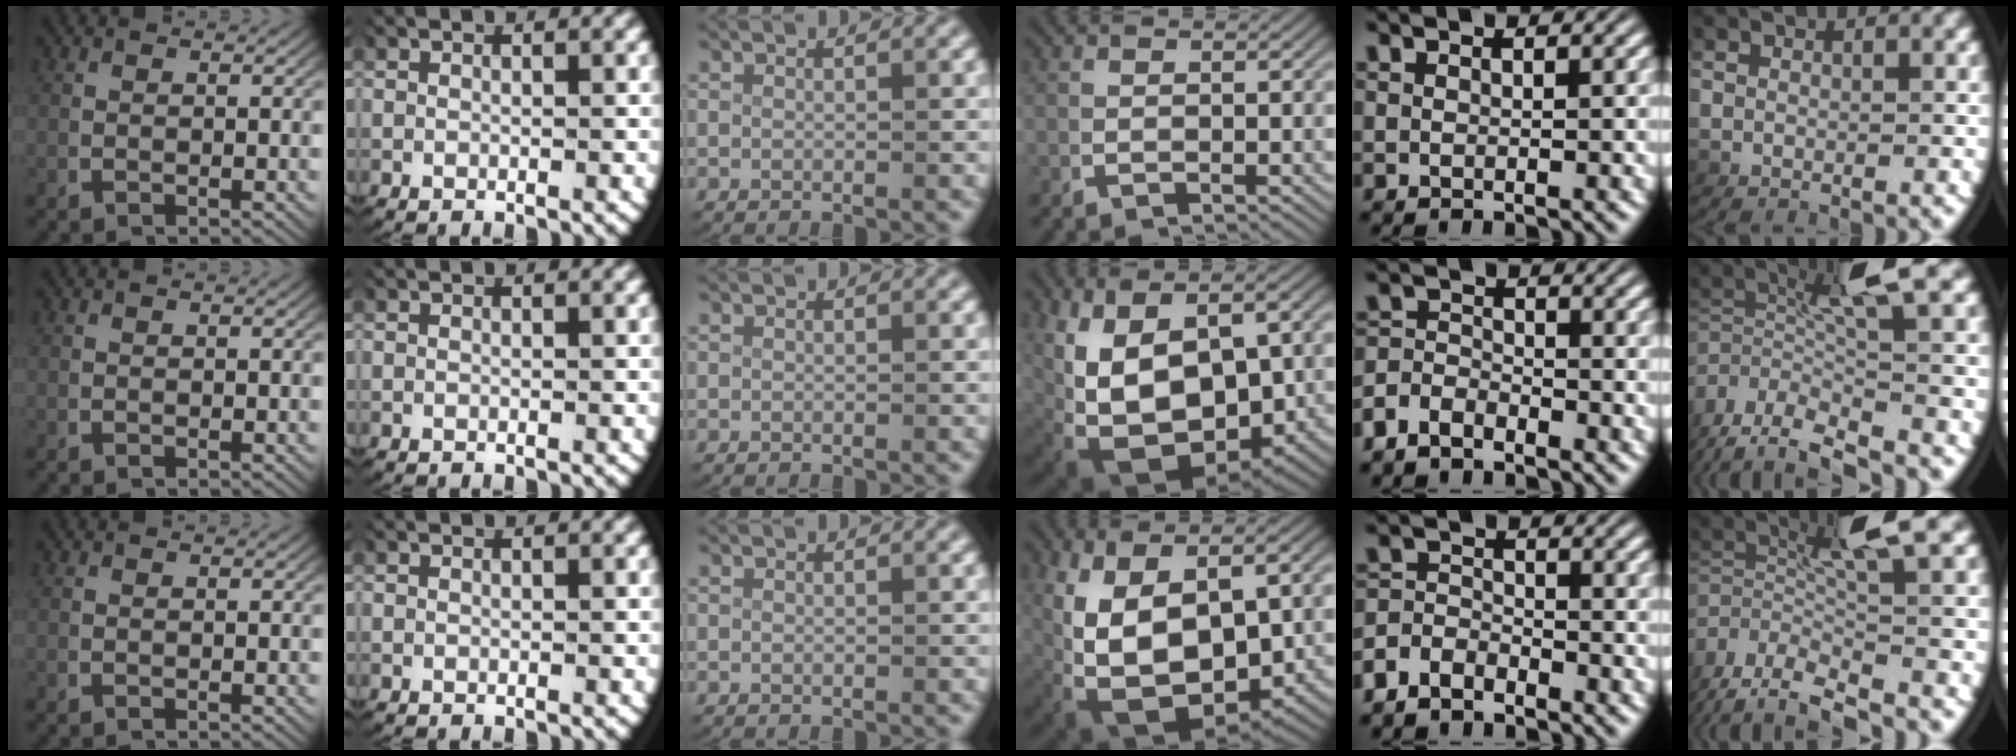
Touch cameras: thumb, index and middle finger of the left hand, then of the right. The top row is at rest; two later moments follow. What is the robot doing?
{"motion": "lift_and_place", "object": "coat"}